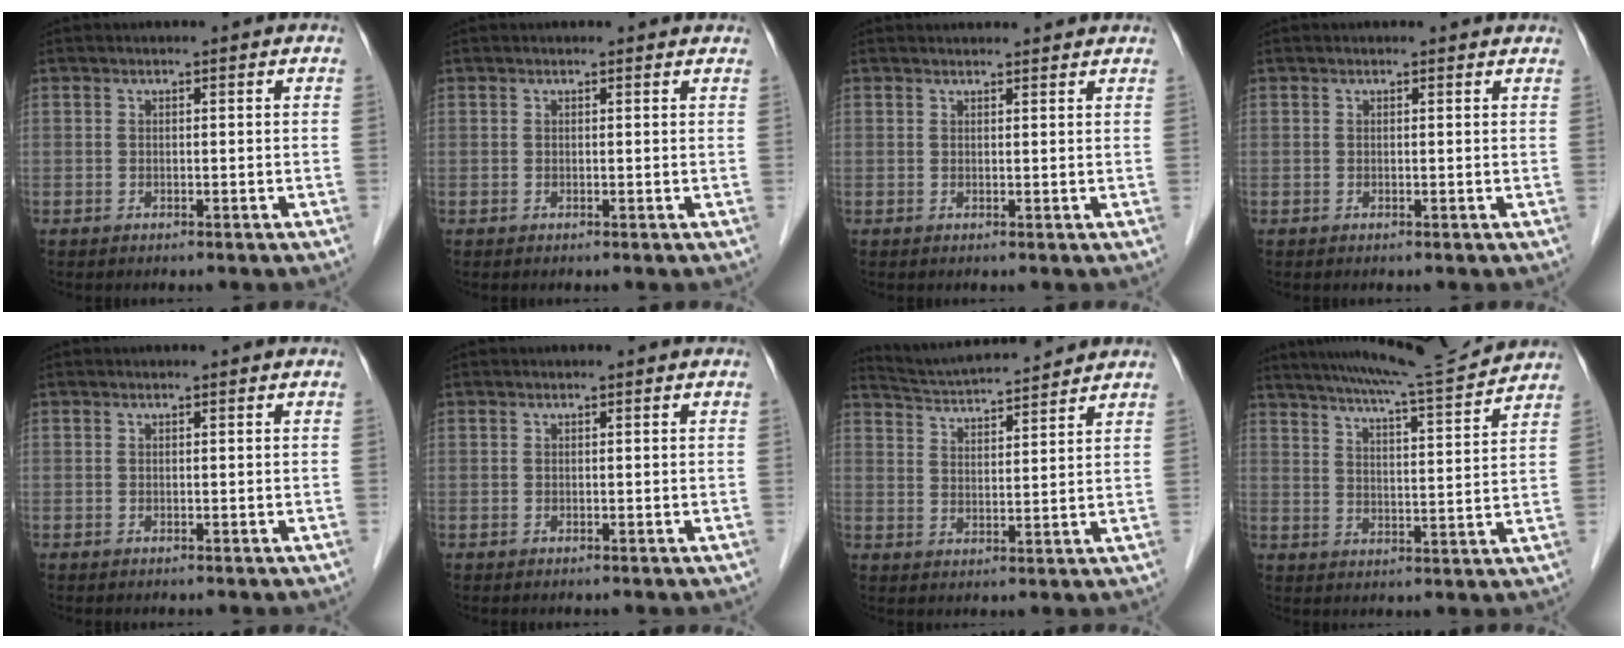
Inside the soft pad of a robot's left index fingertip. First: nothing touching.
{"total": 2.2, "force": [2.1, 0.4, 0.4], "torque": [-0.013, 0.015, 0.018]}
{"total": 5.1, "force": [5.0, 0.8, 1.1], "torque": [-0.012, 0.025, 0.055]}
{"total": 1.9, "force": [1.8, 0.4, 0.2], "torque": [-0.012, 0.011, 0.014]}
{"total": 0.0}
{"total": 0.0}
{"total": 10.8, "force": [10.4, 0.3, 3.1], "torque": [-0.064, 0.019, 0.165]}
{"total": 13.8, "force": [12.9, -1.1, 4.8], "torque": [-0.091, -0.016, 0.185]}